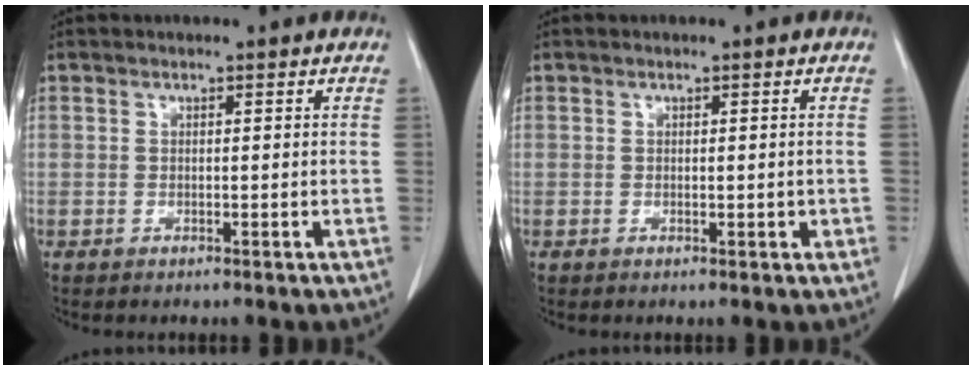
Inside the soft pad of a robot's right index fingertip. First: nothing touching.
{"total": 1.1, "force": [-0.1, 0.6, 1.0], "torque": [-0.013, -0.001, 0.003]}